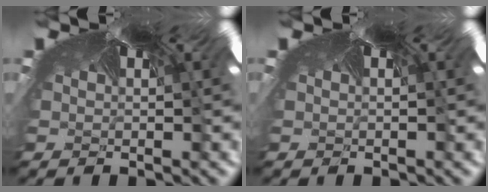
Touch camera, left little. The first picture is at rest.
{"total": 0.0}